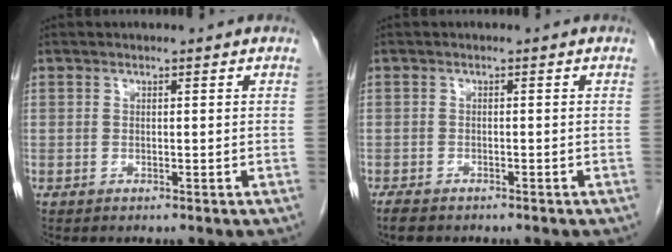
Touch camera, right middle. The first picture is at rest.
{"total": 2.8, "force": [-2.3, 1.0, 1.3], "torque": [-0.026, -0.006, -0.030]}